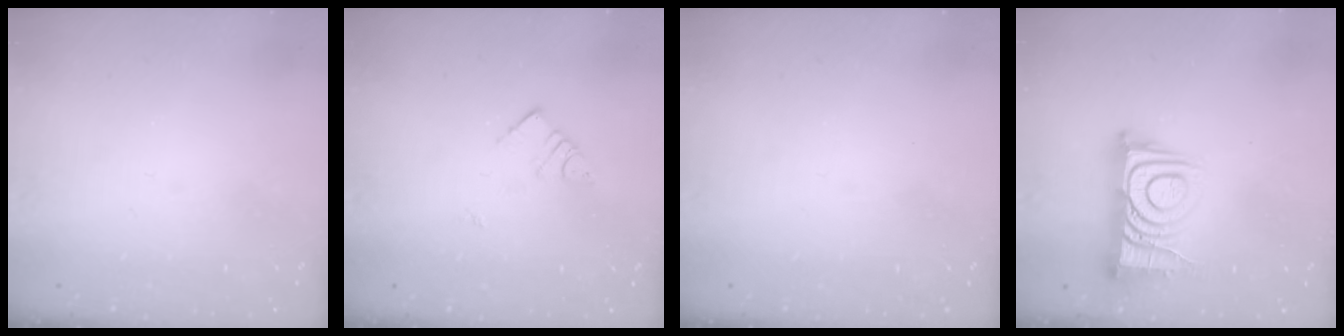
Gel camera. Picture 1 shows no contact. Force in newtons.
{"total": 5.5, "press": 5.5, "slide": 0.1}
{"total": 0.0}
{"total": 11.8, "press": 11.8, "slide": 1.1}